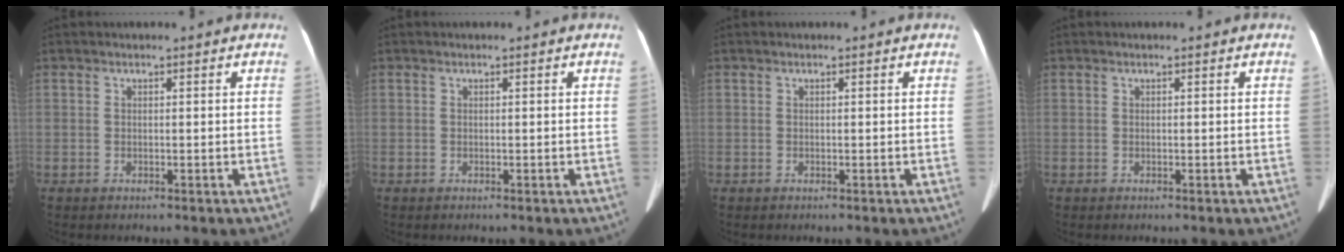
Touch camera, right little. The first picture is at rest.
{"total": 0.0}
{"total": 0.0}
{"total": 0.0}